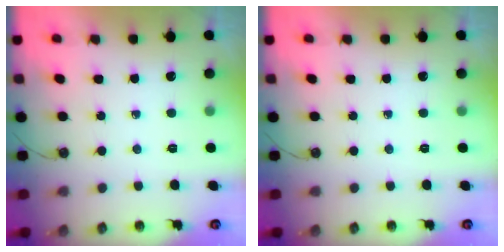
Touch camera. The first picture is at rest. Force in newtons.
{"total": 0.0}